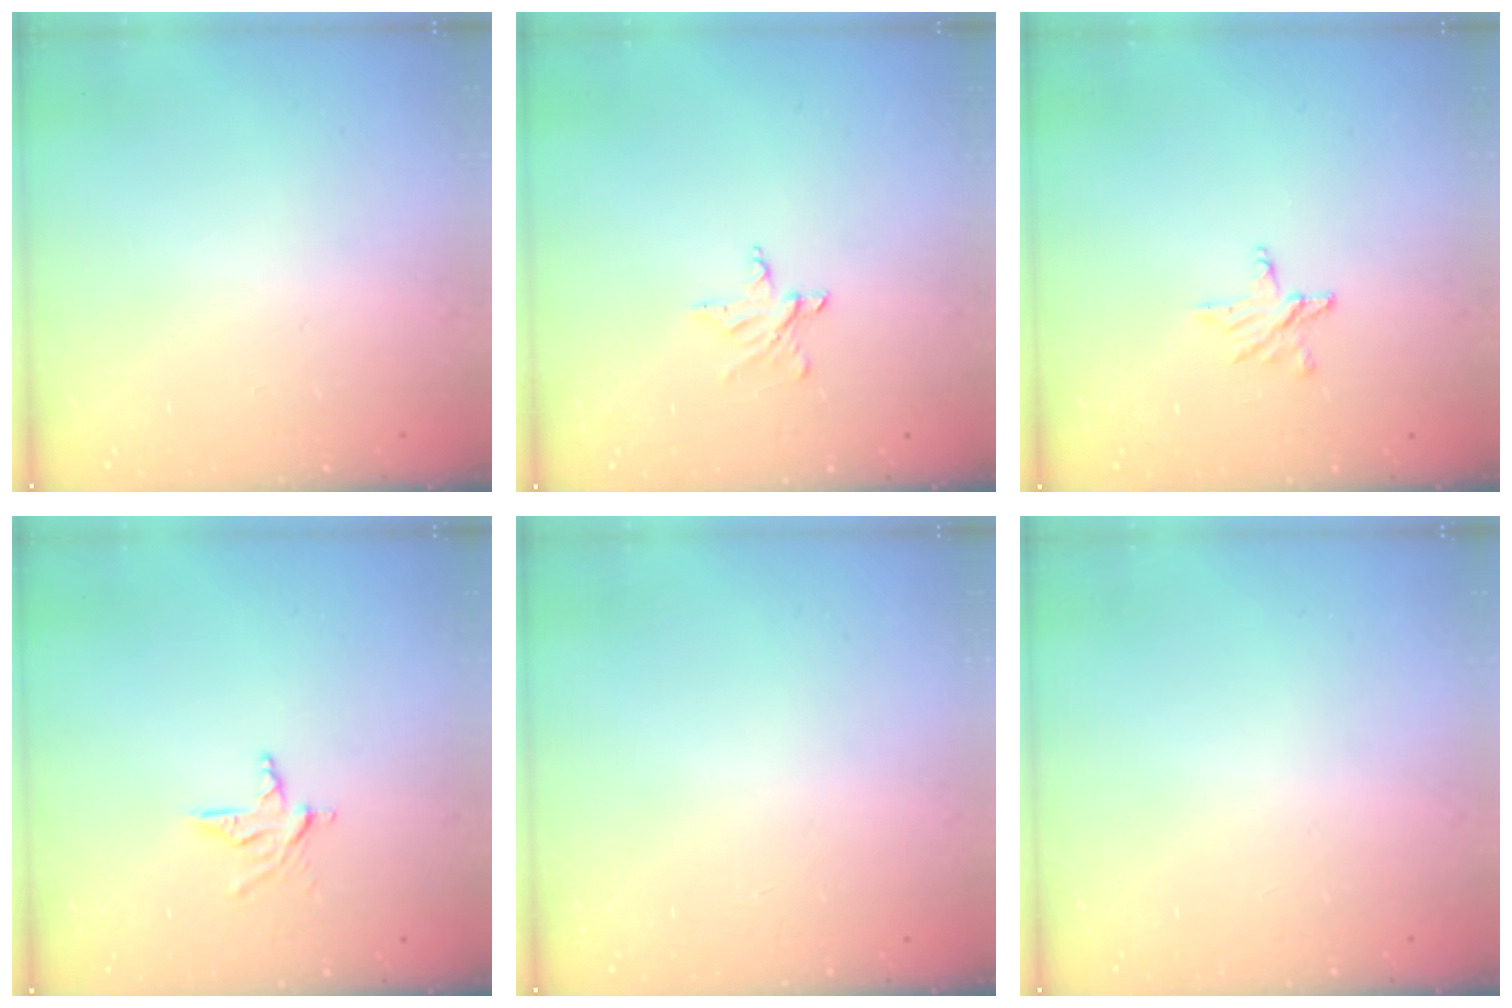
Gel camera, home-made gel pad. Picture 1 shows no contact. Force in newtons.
{"total": 4.0, "press": 4.0, "slide": 0.4}
{"total": 5.1, "press": 5.1, "slide": 0.6}
{"total": 5.6, "press": 5.5, "slide": 0.5}
{"total": 0.0}
{"total": 0.0}